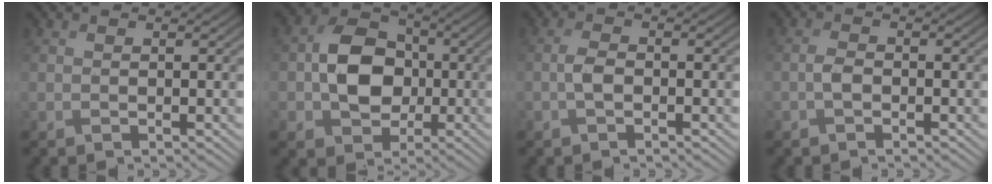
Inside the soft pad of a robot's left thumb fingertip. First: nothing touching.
{"total": 8.8, "force": [-0.8, 7.1, 5.1], "torque": [-0.098, 0.007, -0.030]}
{"total": 2.0, "force": [-0.8, 0.9, 1.6], "torque": [-0.035, 0.005, -0.020]}
{"total": 1.7, "force": [-0.8, 0.8, 1.2], "torque": [-0.025, 0.004, -0.021]}